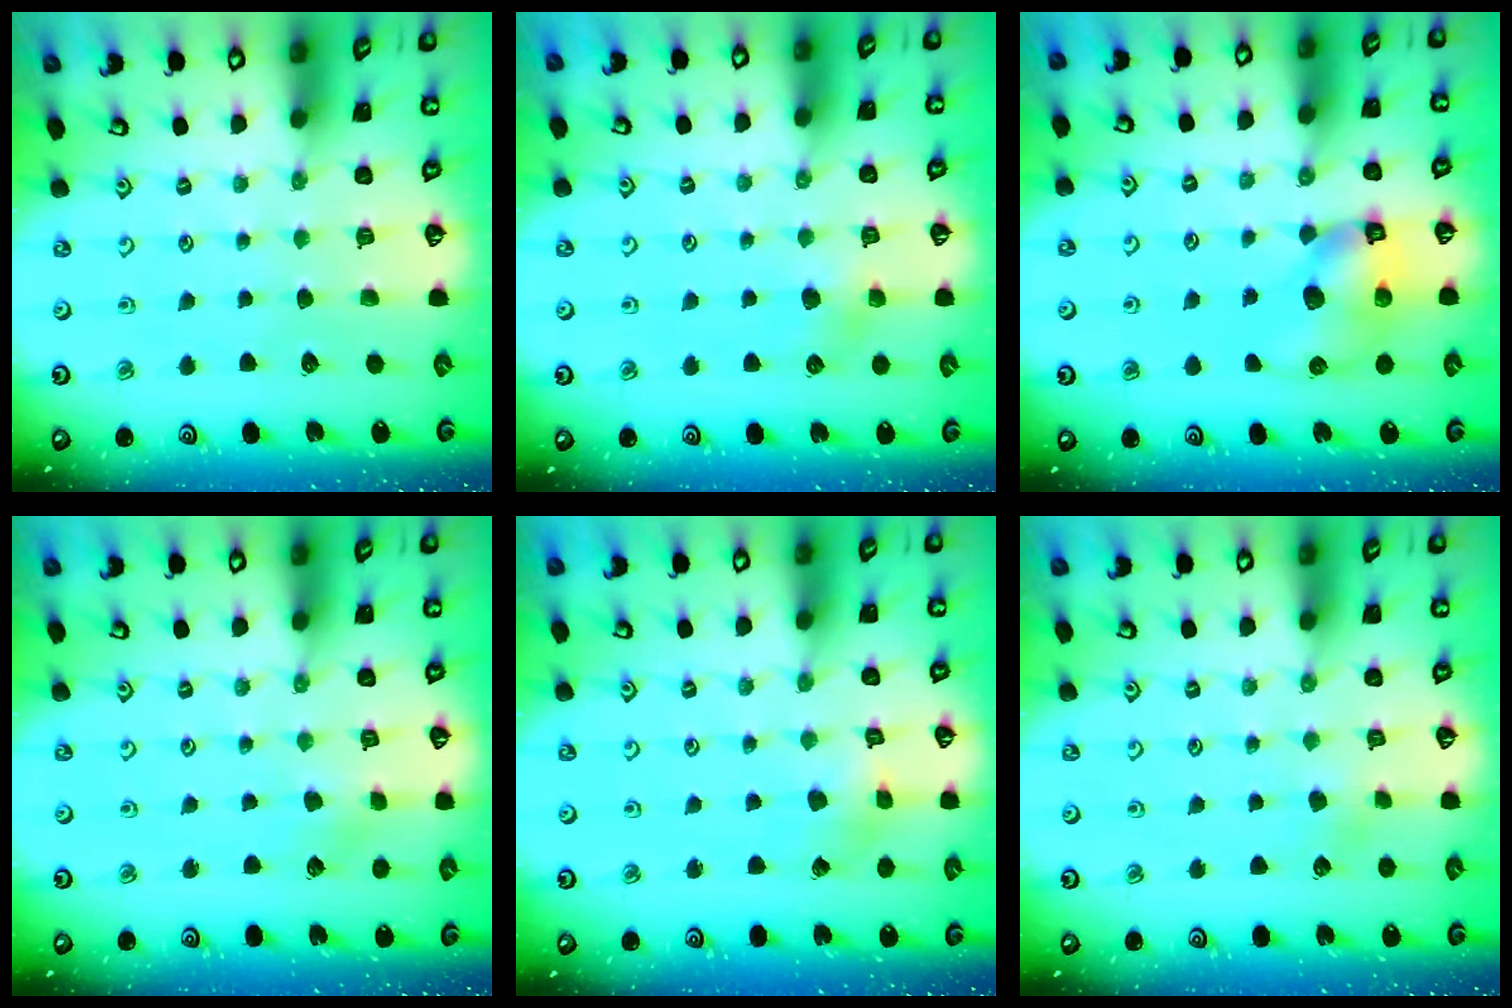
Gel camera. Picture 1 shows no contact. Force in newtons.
{"total": 4.5, "press": 4.4, "slide": 0.8}
{"total": 10.6, "press": 10.5, "slide": 1.7}
{"total": 1.8, "press": 1.8, "slide": 0.2}
{"total": 2.5, "press": 2.5, "slide": 0.2}
{"total": 1.8, "press": 1.7, "slide": 0.2}